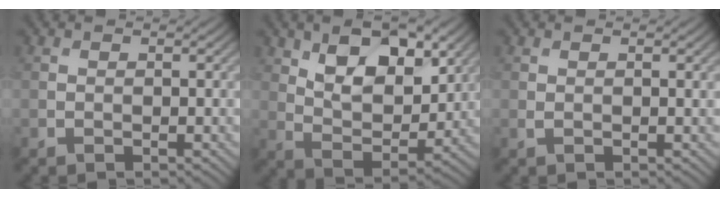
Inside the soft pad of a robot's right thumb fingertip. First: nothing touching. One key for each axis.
{"total": 11.1, "fx": 5.3, "fy": 5.7, "fz": 7.9, "tx": -0.140, "ty": -0.005, "tz": 0.089}
{"total": 0.6, "fx": 0.3, "fy": 0.2, "fz": 0.6, "tx": -0.013, "ty": 0.000, "tz": 0.005}